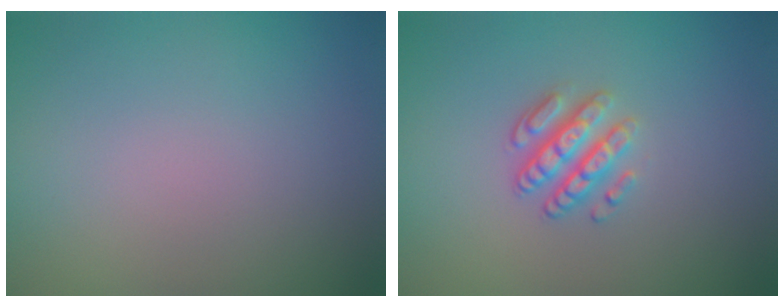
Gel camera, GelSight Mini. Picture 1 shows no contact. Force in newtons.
{"total": 3.0, "press": 2.6, "slide": 1.5}